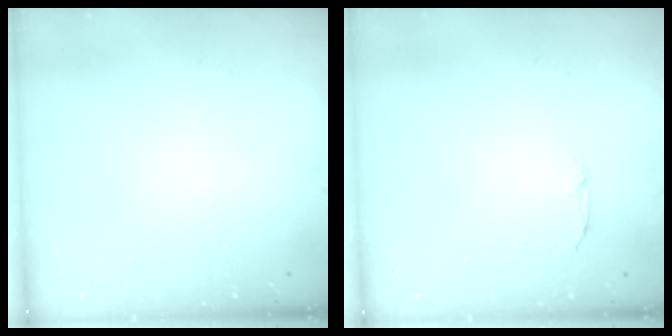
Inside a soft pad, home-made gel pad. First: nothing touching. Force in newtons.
{"total": 3.1, "press": 3.1, "slide": 0.3}